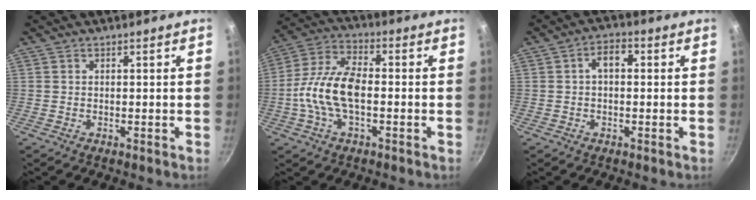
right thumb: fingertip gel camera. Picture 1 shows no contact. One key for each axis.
{"total": 12.4, "fx": -1.8, "fy": 6.2, "fz": 10.6, "tx": -0.206, "ty": 0.031, "tz": -0.048}
{"total": 4.3, "fx": 0.5, "fy": 2.5, "fz": 3.4, "tx": -0.054, "ty": 0.013, "tz": 0.001}